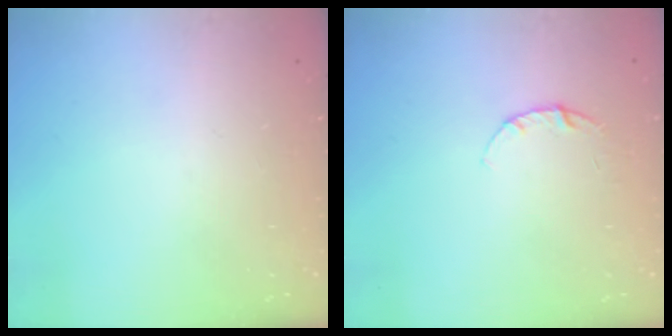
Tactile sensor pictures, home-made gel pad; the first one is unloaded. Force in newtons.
{"total": 3.8, "press": 3.8, "slide": 0.4}